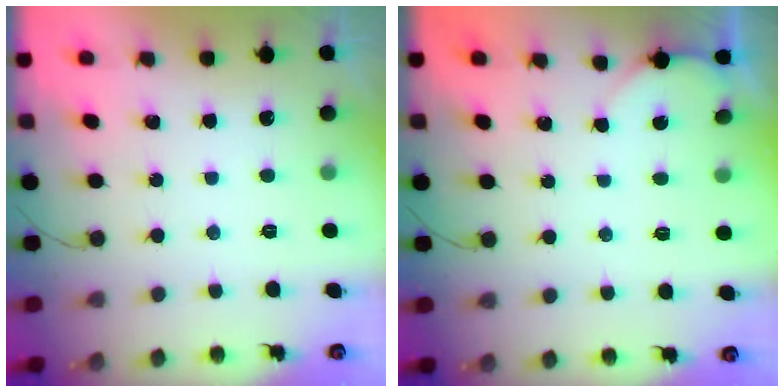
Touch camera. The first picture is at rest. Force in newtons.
{"total": 1.0, "press": 1.0, "slide": 0.1}